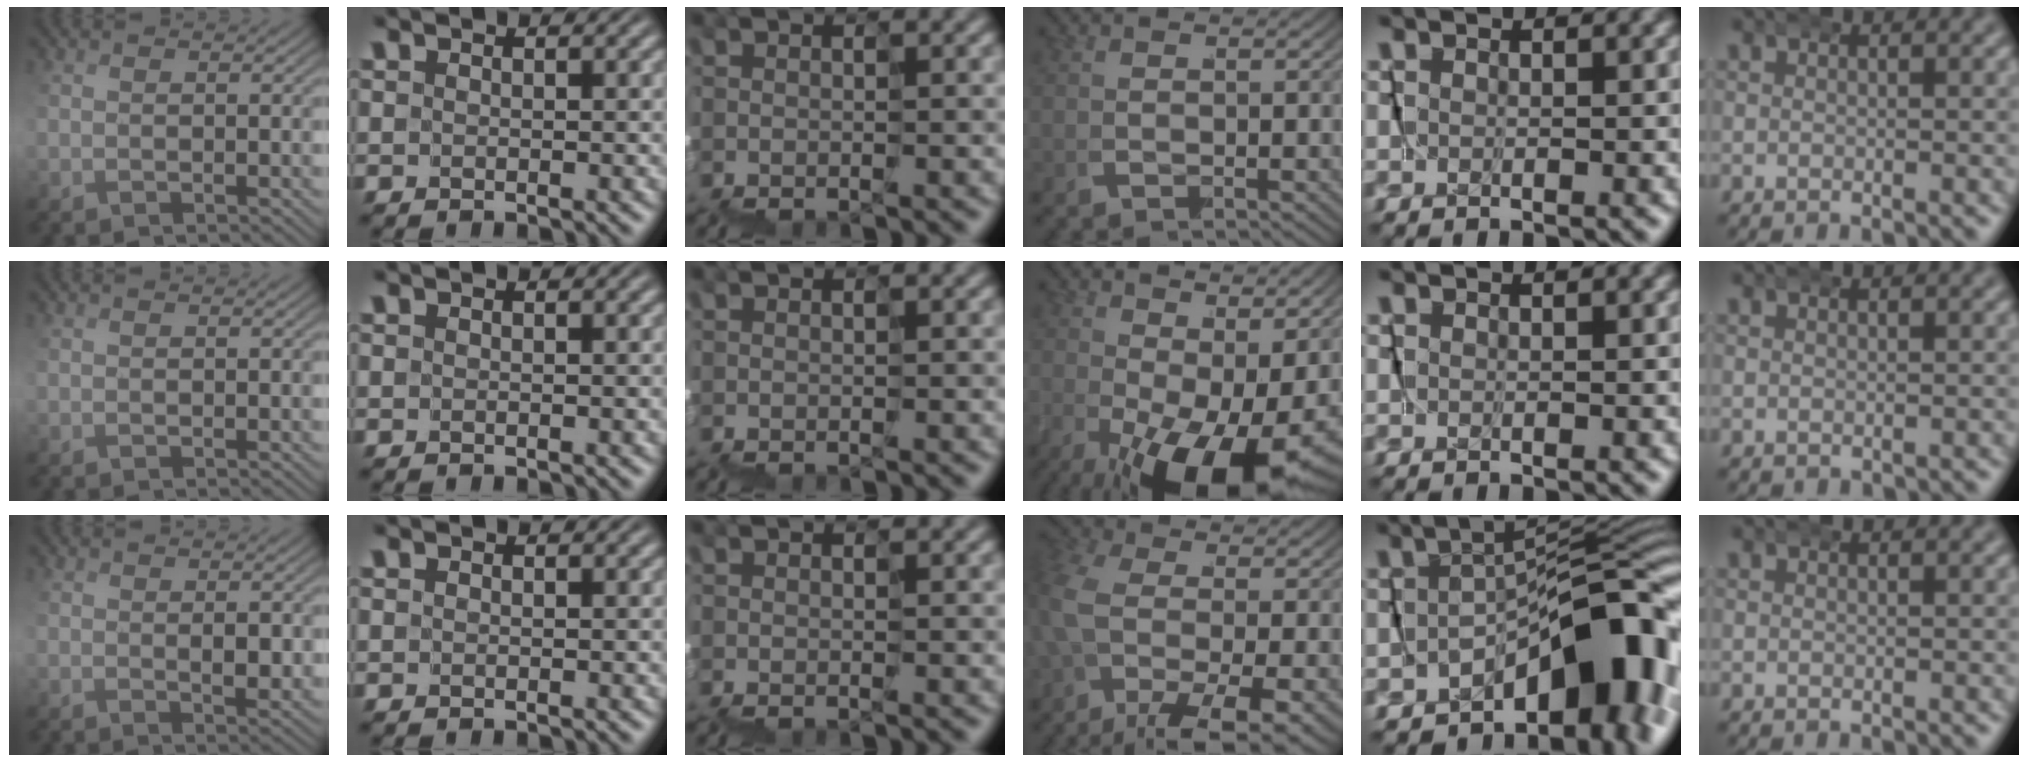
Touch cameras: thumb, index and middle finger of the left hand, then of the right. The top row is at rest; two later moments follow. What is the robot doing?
{"motion": "wrap", "object": "ethernet cable"}